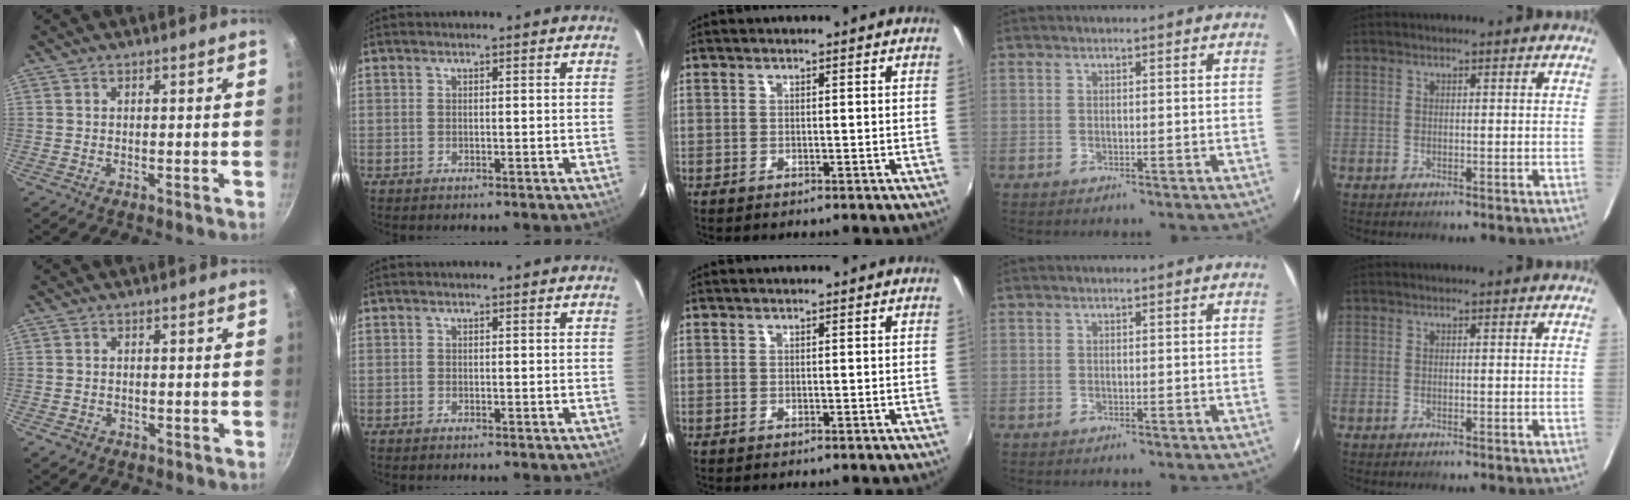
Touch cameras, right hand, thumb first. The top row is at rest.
{"thumb": {"total": 2.1, "force": [-0.8, 1.7, 0.8], "torque": [-0.014, 0.005, -0.004]}}